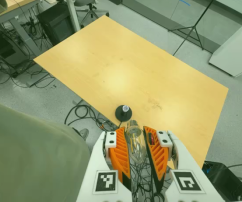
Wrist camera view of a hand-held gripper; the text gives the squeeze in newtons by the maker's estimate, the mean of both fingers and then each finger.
{"total": 20.8, "left": 22.5, "right": 19.0}